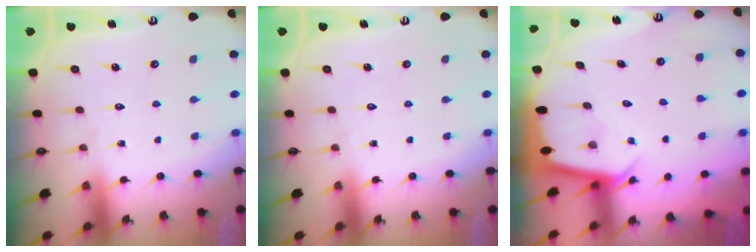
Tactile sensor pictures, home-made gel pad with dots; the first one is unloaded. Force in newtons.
{"total": 0.0}
{"total": 2.1, "press": 2.1, "slide": 0.1}